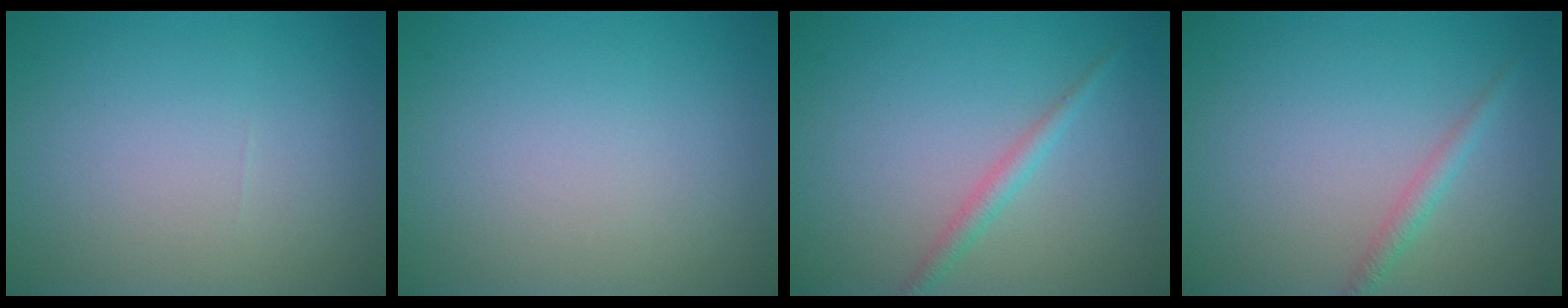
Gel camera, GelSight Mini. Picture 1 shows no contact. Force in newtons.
{"total": 0.0}
{"total": 1.5, "press": 1.5, "slide": 0.1}
{"total": 1.4, "press": 1.4, "slide": 0.0}